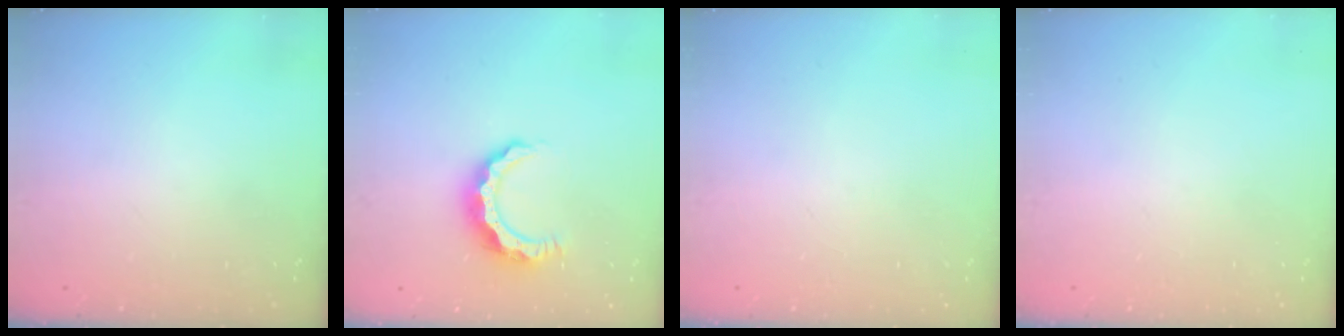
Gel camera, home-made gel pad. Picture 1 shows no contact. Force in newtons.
{"total": 8.4, "press": 8.4, "slide": 0.1}
{"total": 0.0}
{"total": 0.0}